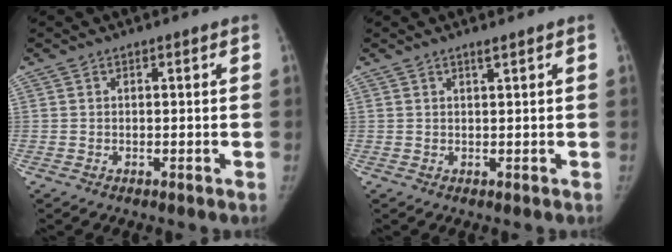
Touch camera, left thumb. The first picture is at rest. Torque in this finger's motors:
{"motor_torque": [-0.13, -0.01, -0.50, 0.10, -0.01]}